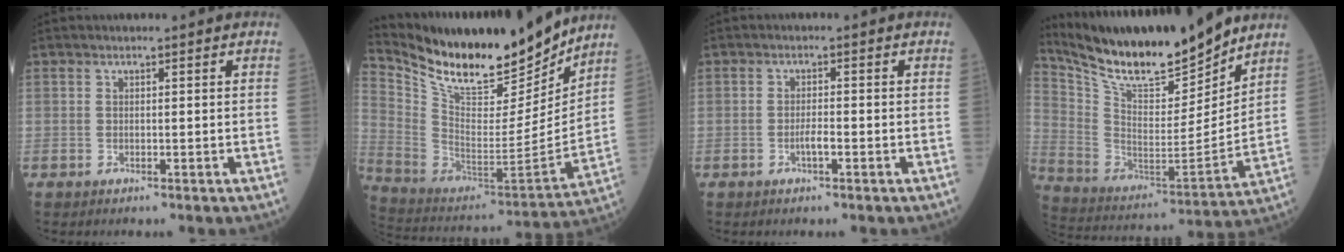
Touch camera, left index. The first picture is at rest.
{"total": 23.6, "force": [20.2, 5.5, 10.9], "torque": [-0.207, -0.032, 0.335]}
{"total": 1.7, "force": [-0.7, 0.2, 1.5], "torque": [-0.027, 0.001, -0.014]}
{"total": 20.8, "force": [18.2, 2.9, 9.6], "torque": [-0.186, -0.021, 0.317]}